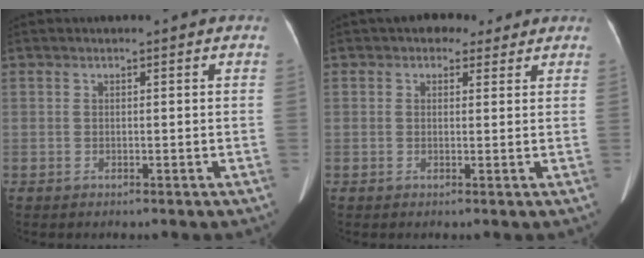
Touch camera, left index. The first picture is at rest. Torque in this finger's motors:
{"motor_torque": [0.95, -1.19, 0.01, -0.06]}